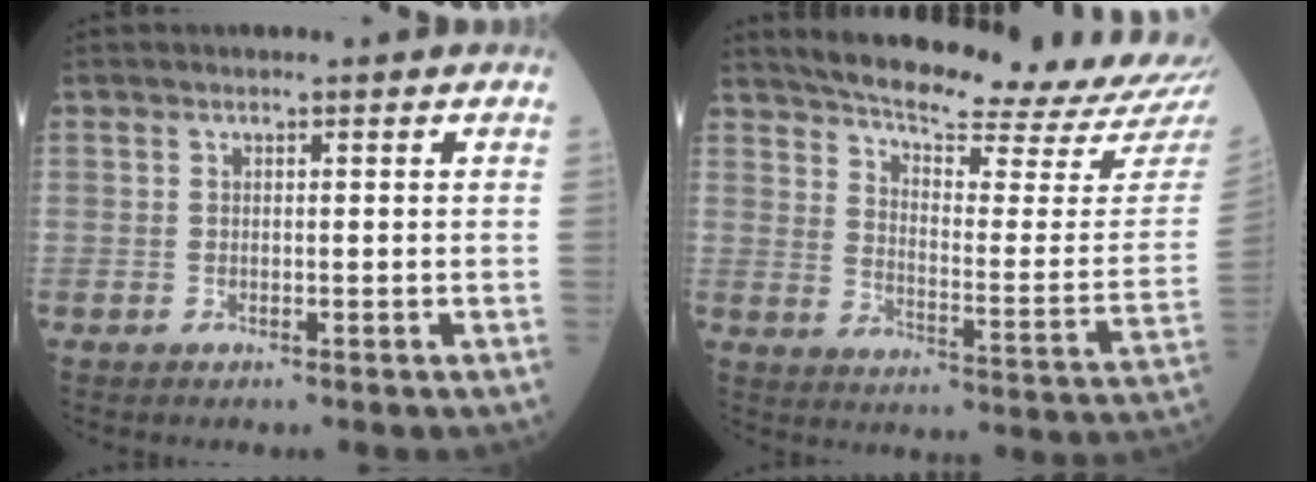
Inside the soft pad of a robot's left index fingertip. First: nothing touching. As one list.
[{"total": 24.0, "force": [22.0, 0.6, 9.7], "torque": [-0.147, -0.092, 0.278]}]